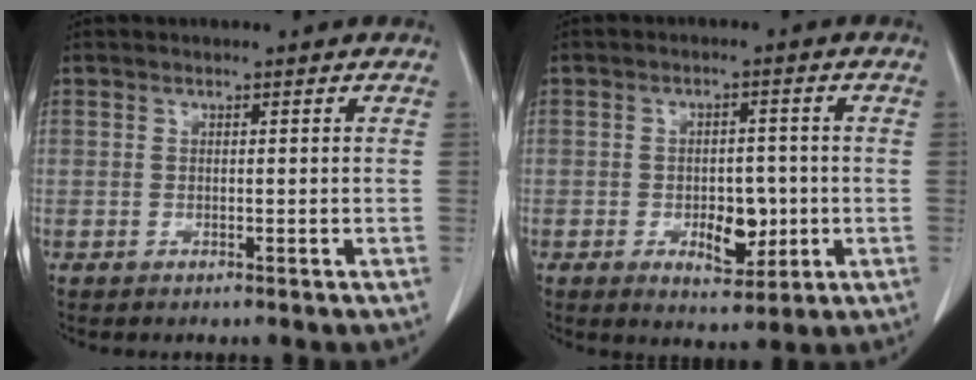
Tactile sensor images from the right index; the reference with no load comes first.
{"total": 4.3, "force": [-0.9, 2.4, 3.5], "torque": [-0.045, -0.001, -0.005]}